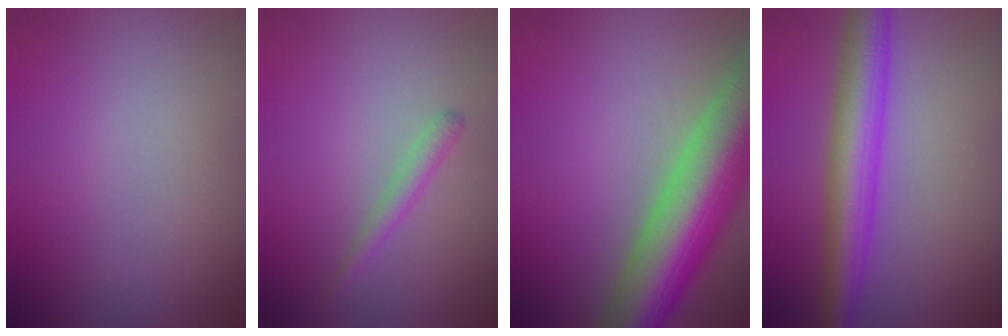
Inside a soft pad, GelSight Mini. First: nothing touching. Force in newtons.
{"total": 1.4, "press": 1.4, "slide": 0.0}
{"total": 12.0, "press": 12.0, "slide": 0.6}
{"total": 5.8, "press": 5.8, "slide": 0.2}